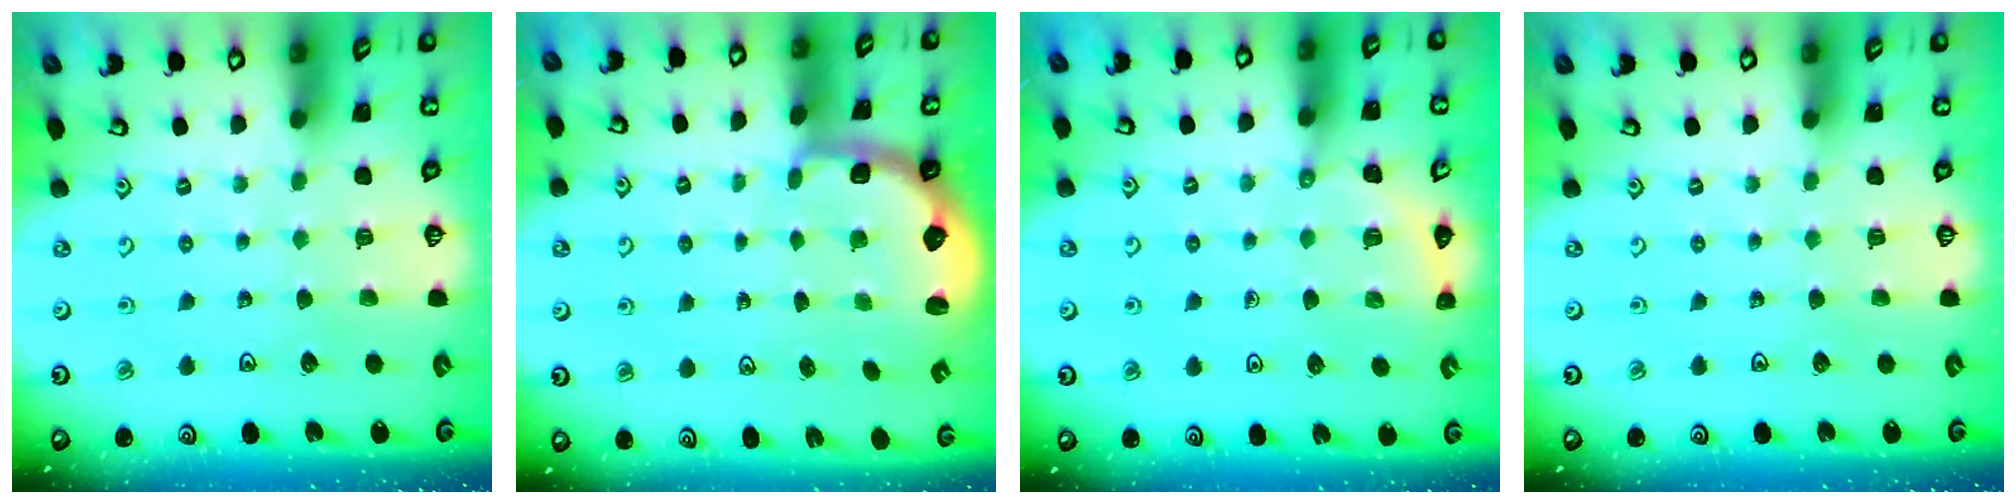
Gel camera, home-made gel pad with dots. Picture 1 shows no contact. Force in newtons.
{"total": 2.6, "press": 1.9, "slide": 1.7}
{"total": 5.3, "press": 4.9, "slide": 1.9}
{"total": 0.0}